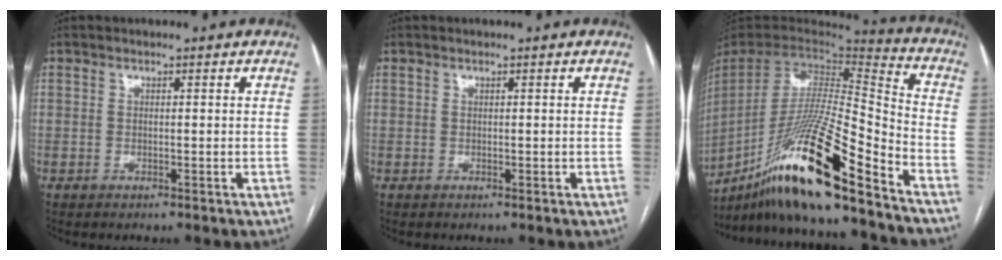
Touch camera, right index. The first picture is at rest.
{"total": 0.0}
{"total": 24.3, "force": [-17.1, 0.3, 17.3], "torque": [-0.324, -0.033, -0.312]}